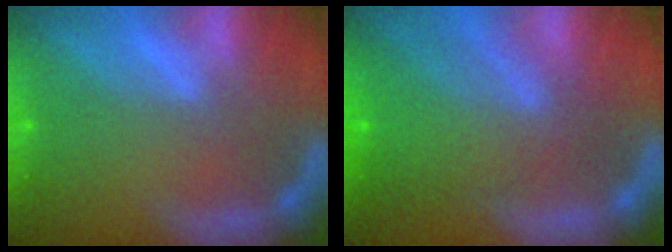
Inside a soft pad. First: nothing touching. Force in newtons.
{"total": 8.0}